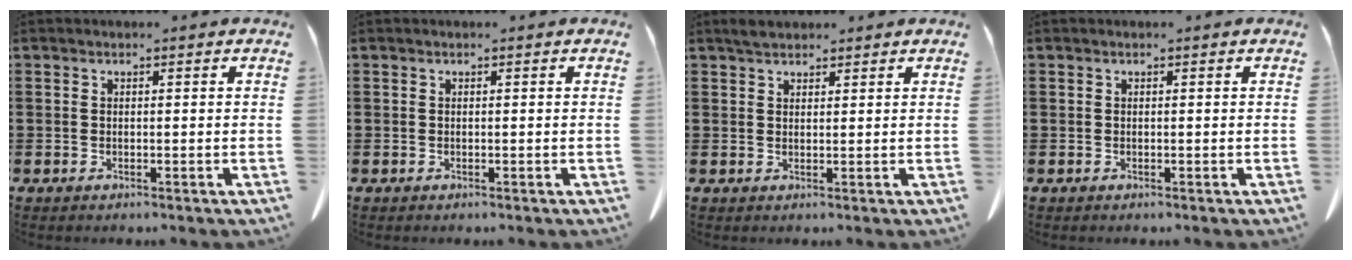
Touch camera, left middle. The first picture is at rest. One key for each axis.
{"total": 0.0}
{"total": 2.1, "fx": 1.9, "fy": 0.7, "fz": 0.6, "tx": -0.018, "ty": 0.004, "tz": 0.037}
{"total": 0.0}